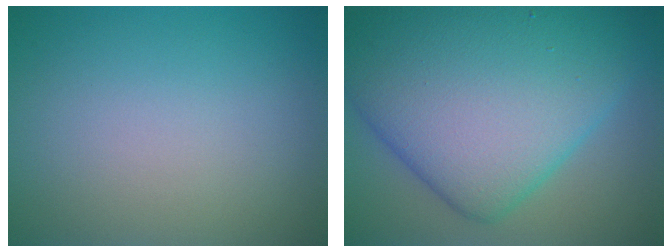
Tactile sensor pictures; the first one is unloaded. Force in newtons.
{"total": 14.0, "press": 14.0, "slide": 0.2}